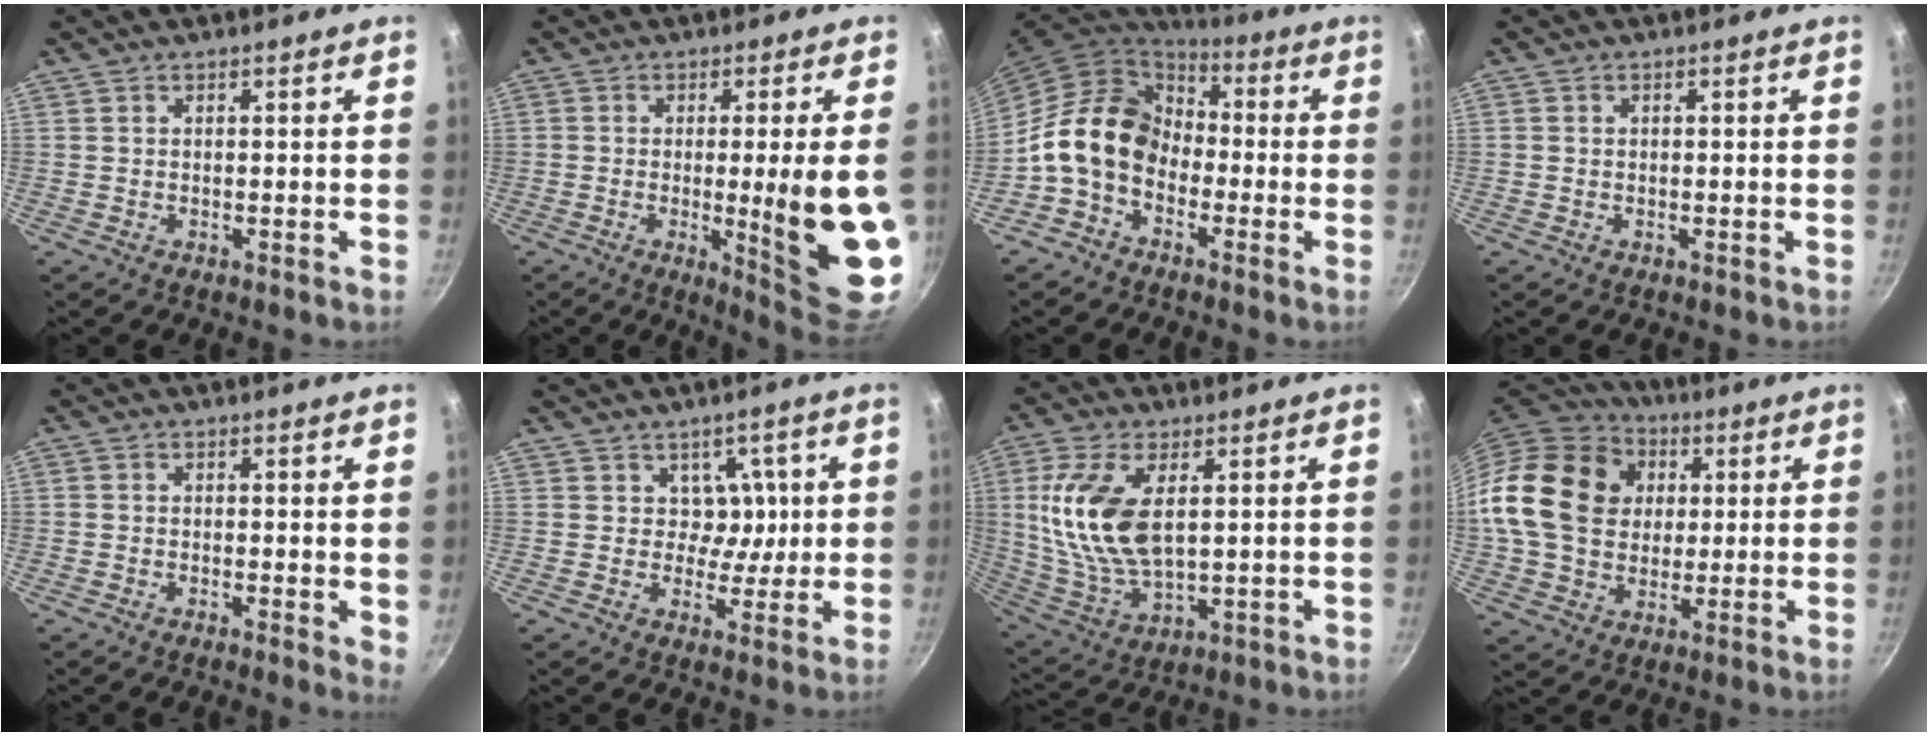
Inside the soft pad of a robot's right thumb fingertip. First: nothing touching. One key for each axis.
{"total": 15.5, "fx": -1.9, "fy": 1.9, "fz": 15.3, "tx": -0.196, "ty": -0.016, "tz": -0.015}
{"total": 14.1, "fx": -2.9, "fy": 10.8, "fz": 8.6, "tx": -0.120, "ty": 0.050, "tz": -0.078}
{"total": 0.0}
{"total": 2.3, "fx": 0.2, "fy": 0.9, "fz": 2.1, "tx": -0.022, "ty": -0.006, "tz": -0.001}
{"total": 5.0, "fx": 1.3, "fy": 4.5, "fz": 1.7, "tx": 0.016, "ty": -0.022, "tz": 0.015}
{"total": 15.5, "fx": 3.5, "fy": 8.1, "fz": 12.7, "tx": -0.249, "ty": -0.016, "tz": 0.079}
{"total": 20.4, "fx": 3.3, "fy": 16.4, "fz": 11.7, "tx": -0.190, "ty": 0.018, "tz": 0.056}